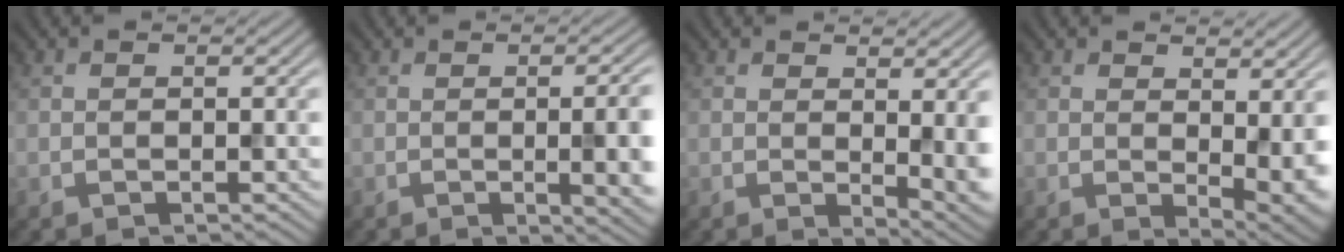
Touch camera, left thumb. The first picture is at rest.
{"total": 8.0, "force": [-0.7, 2.6, 7.5], "torque": [-0.081, 0.000, -0.007]}
{"total": 4.4, "force": [1.1, 1.2, 4.0], "torque": [-0.056, -0.009, 0.021]}
{"total": 5.3, "force": [1.5, 2.0, 4.7], "torque": [-0.069, -0.006, 0.030]}